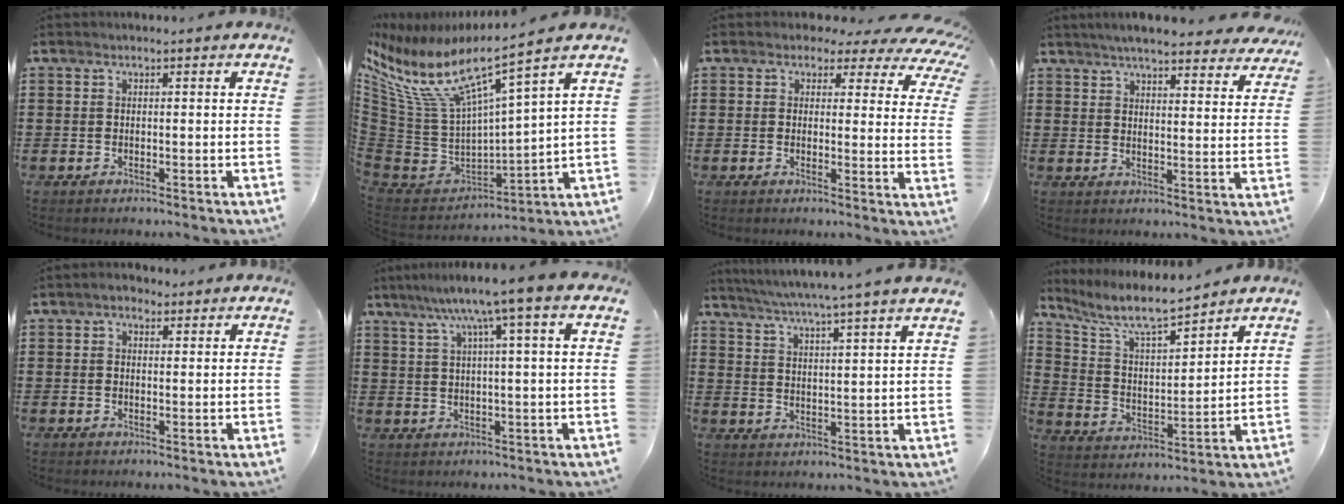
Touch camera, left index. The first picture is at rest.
{"total": 8.4, "force": [5.0, 2.1, 6.5], "torque": [-0.168, -0.053, 0.073]}
{"total": 3.2, "force": [2.2, 1.8, 1.6], "torque": [-0.030, -0.013, 0.032]}
{"total": 5.8, "force": [5.4, 0.1, 2.2], "torque": [-0.052, -0.022, 0.094]}
{"total": 1.7, "force": [1.1, 1.1, 0.7], "torque": [-0.009, 0.004, 0.018]}
{"total": 7.5, "force": [3.7, -0.4, 6.5], "torque": [-0.135, -0.003, 0.058]}
{"total": 4.8, "force": [4.2, -1.3, 1.9], "torque": [-0.052, -0.032, 0.068]}
{"total": 8.3, "force": [7.1, 1.3, 4.3], "torque": [-0.110, -0.037, 0.121]}